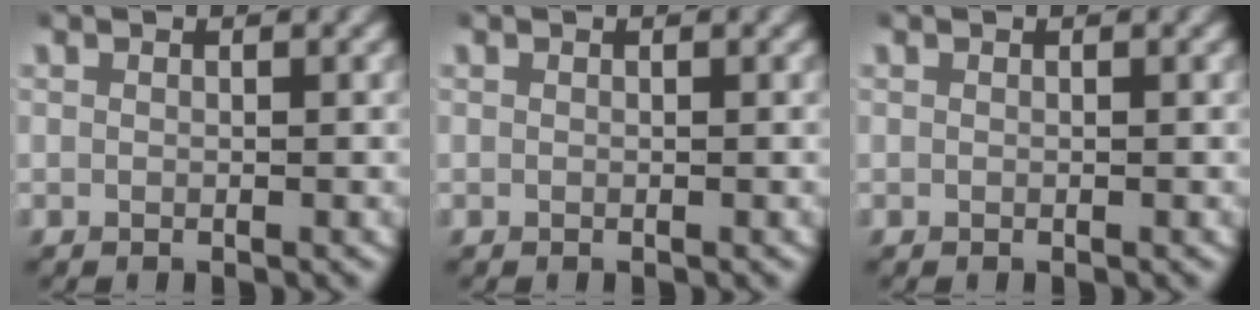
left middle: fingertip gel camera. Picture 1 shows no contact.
{"total": 0.0}
{"total": 0.0}